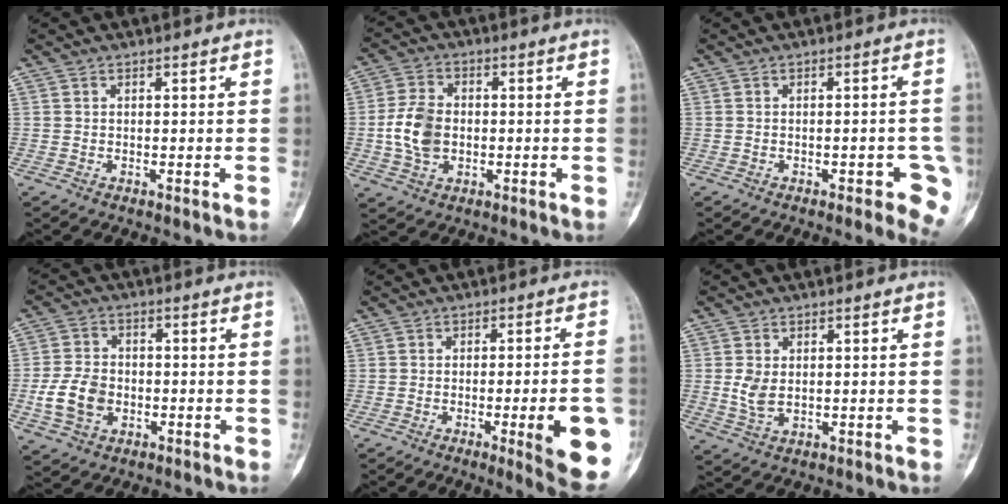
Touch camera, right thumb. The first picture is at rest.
{"total": 8.9, "force": [-1.0, 6.3, 6.2], "torque": [-0.107, 0.009, -0.021]}
{"total": 7.0, "force": [-2.8, 2.8, 5.8], "torque": [-0.047, 0.010, -0.032]}
{"total": 8.9, "force": [-2.3, 6.6, 5.6], "torque": [-0.094, 0.013, -0.043]}
{"total": 13.0, "force": [-4.1, 2.3, 12.1], "torque": [-0.134, 0.006, -0.050]}
{"total": 4.5, "force": [0.0, 3.0, 3.3], "torque": [-0.062, -0.004, 0.005]}